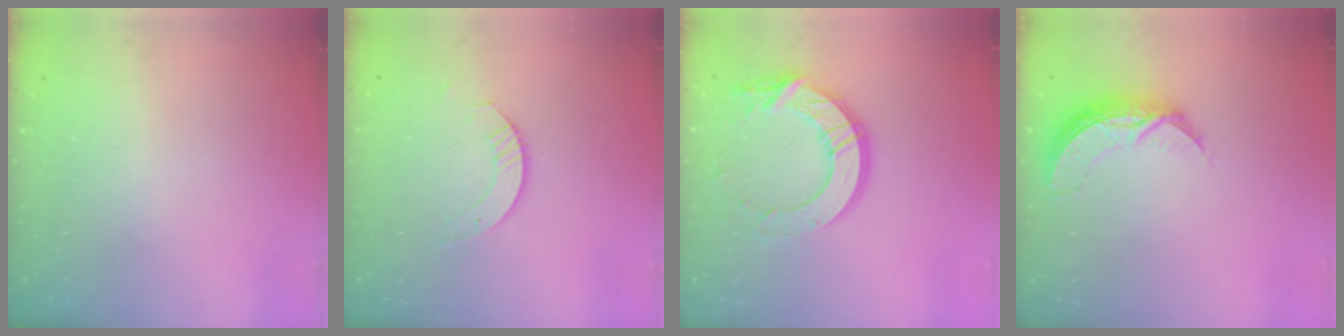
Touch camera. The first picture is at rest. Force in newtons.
{"total": 3.2, "press": 3.2, "slide": 0.3}
{"total": 15.4, "press": 15.3, "slide": 1.3}
{"total": 8.9, "press": 8.9, "slide": 0.4}